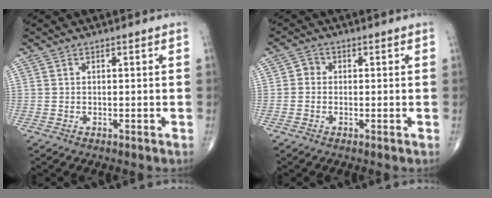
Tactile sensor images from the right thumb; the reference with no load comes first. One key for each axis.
{"total": 1.8, "fx": -0.2, "fy": 1.6, "fz": 0.8, "tx": 0.000, "ty": 0.006, "tz": -0.010}